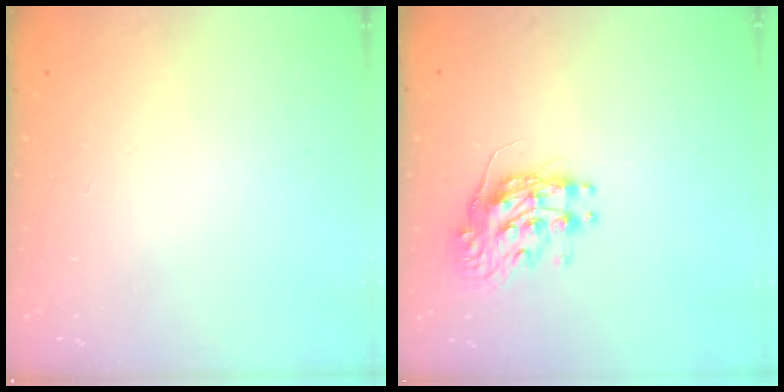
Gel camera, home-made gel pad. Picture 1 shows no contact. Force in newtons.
{"total": 9.6, "press": 9.6, "slide": 0.4}